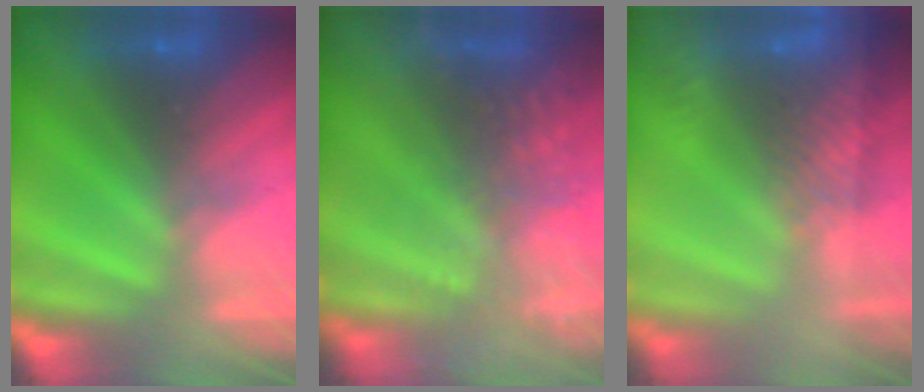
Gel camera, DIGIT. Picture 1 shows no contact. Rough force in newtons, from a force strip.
{"total": 8.1}
{"total": 8.5}